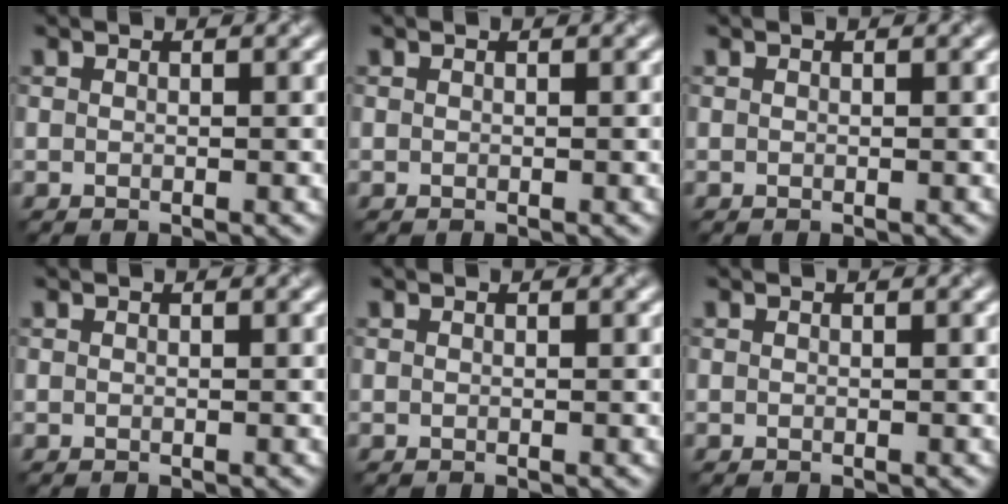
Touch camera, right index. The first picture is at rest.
{"total": 0.0}
{"total": 0.0}
{"total": 0.0}
{"total": 0.0}
{"total": 0.0}